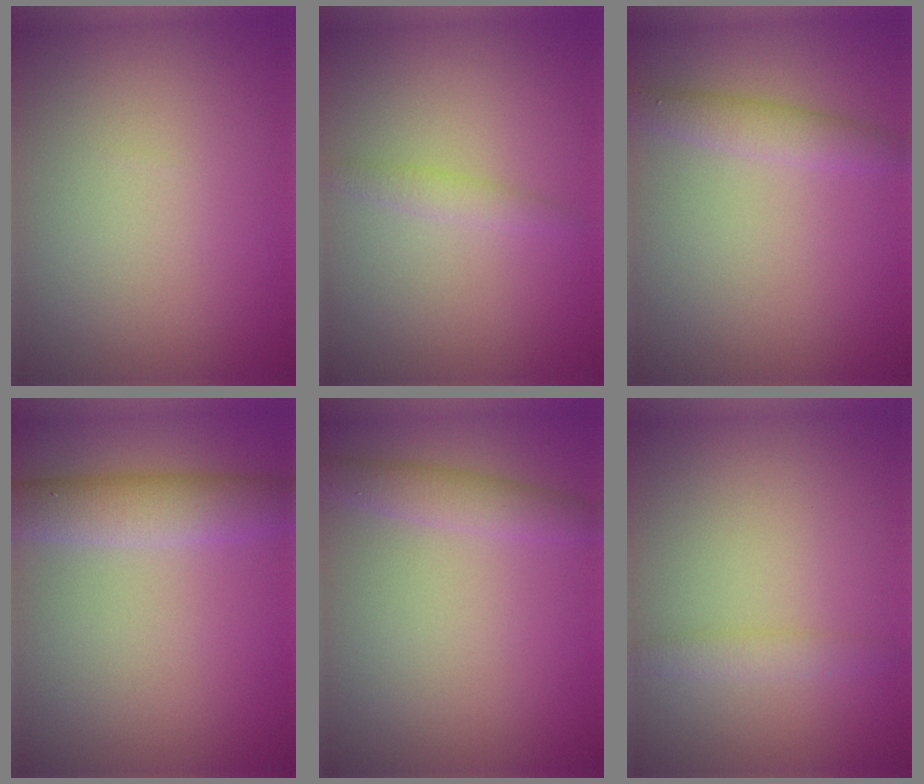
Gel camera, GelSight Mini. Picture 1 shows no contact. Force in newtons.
{"total": 1.4, "press": 1.4, "slide": 0.1}
{"total": 2.4, "press": 2.4, "slide": 0.1}
{"total": 4.5, "press": 4.5, "slide": 0.3}
{"total": 1.9, "press": 1.9, "slide": 0.1}
{"total": 1.6, "press": 1.6, "slide": 0.0}